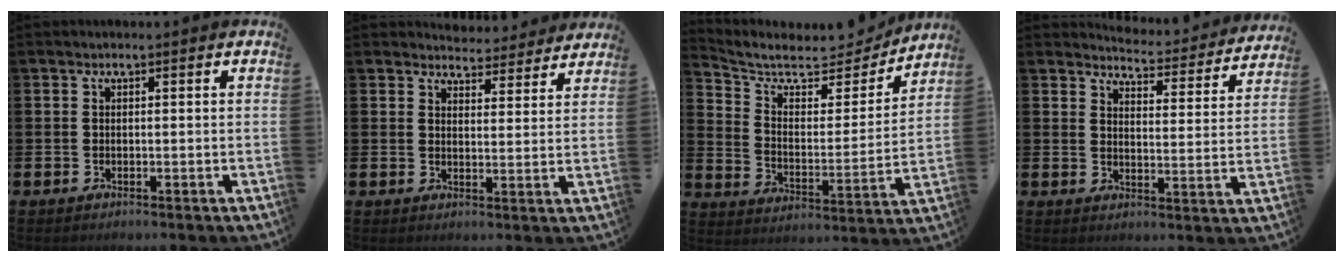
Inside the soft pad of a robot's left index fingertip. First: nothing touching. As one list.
[{"total": 4.6, "force": [4.5, 1.1, -0.3], "torque": [0.007, -0.037, 0.078]}, {"total": 7.1, "force": [6.4, 2.6, 1.7], "torque": [-0.064, -0.057, 0.103]}, {"total": 4.8, "force": [4.8, 0.3, 0.5], "torque": [-0.011, -0.045, 0.076]}]